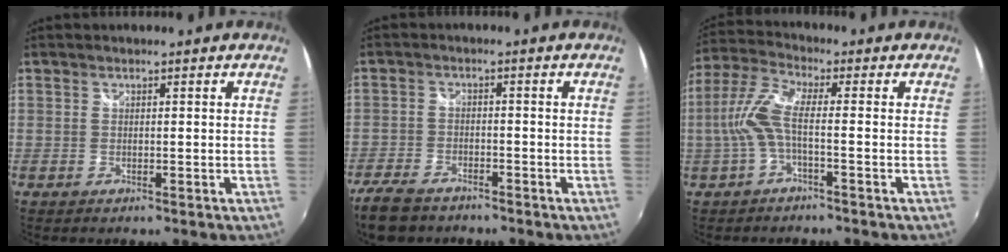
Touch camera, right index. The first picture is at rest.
{"total": 8.8, "force": [-7.1, 3.9, 3.5], "torque": [-0.104, -0.016, -0.130]}
{"total": 7.3, "force": [-1.4, 1.3, 7.0], "torque": [-0.166, 0.009, -0.029]}